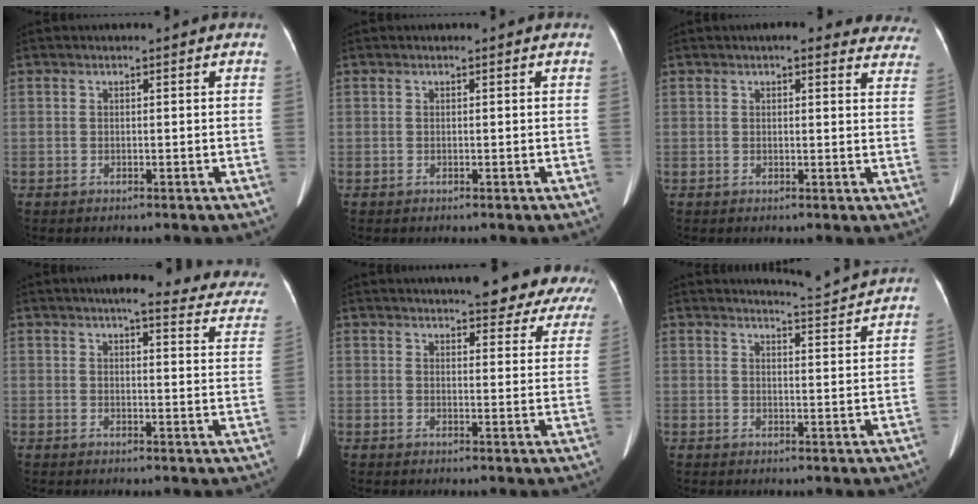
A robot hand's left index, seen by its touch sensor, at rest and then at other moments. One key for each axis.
{"total": 0.0}
{"total": 13.9, "fx": 12.5, "fy": 3.4, "fz": 5.1, "tx": -0.020, "ty": -0.001, "tz": 0.117}
{"total": 18.7, "fx": 16.9, "fy": 3.4, "fz": 7.3, "tx": -0.064, "ty": -0.035, "tz": 0.169}
{"total": 14.4, "fx": 13.0, "fy": 2.7, "fz": 5.4, "tx": -0.048, "ty": -0.005, "tz": 0.135}
{"total": 4.9, "fx": 4.7, "fy": -1.3, "fz": -0.4, "tx": -0.013, "ty": -0.021, "tz": 0.063}